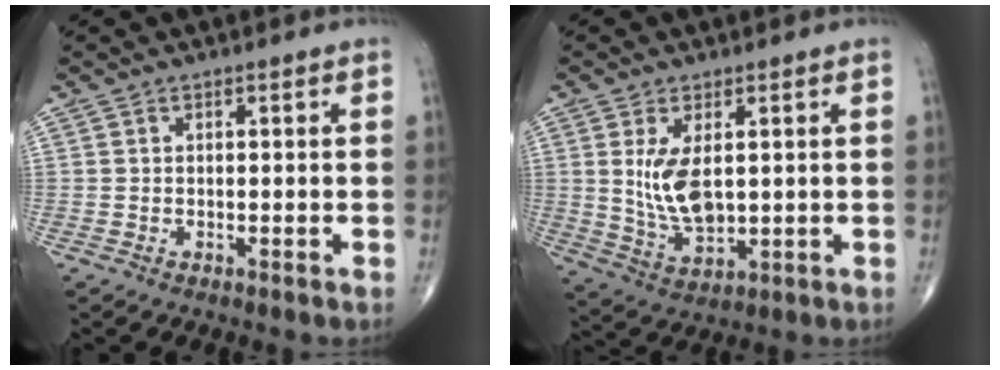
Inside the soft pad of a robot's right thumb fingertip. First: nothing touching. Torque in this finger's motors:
{"motor_torque": [-0.02, 0.49, 0.42, 0.27, 0.18]}